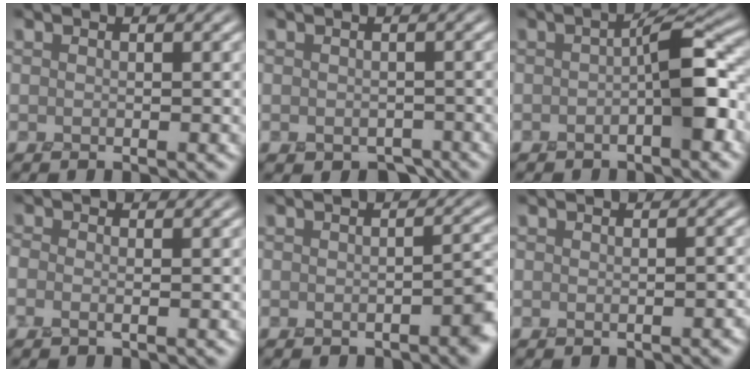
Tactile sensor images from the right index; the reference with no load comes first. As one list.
[{"total": 1.6, "force": [-0.8, 1.3, 0.4], "torque": [-0.004, -0.006, -0.013]}, {"total": 4.7, "force": [-1.2, 1.7, 4.3], "torque": [-0.059, 0.012, -0.024]}, {"total": 0.0}, {"total": 2.5, "force": [-1.4, 1.0, 1.9], "torque": [-0.020, -0.001, -0.020]}, {"total": 0.7, "force": [-0.4, 0.4, 0.4], "torque": [-0.006, -0.002, -0.007]}]